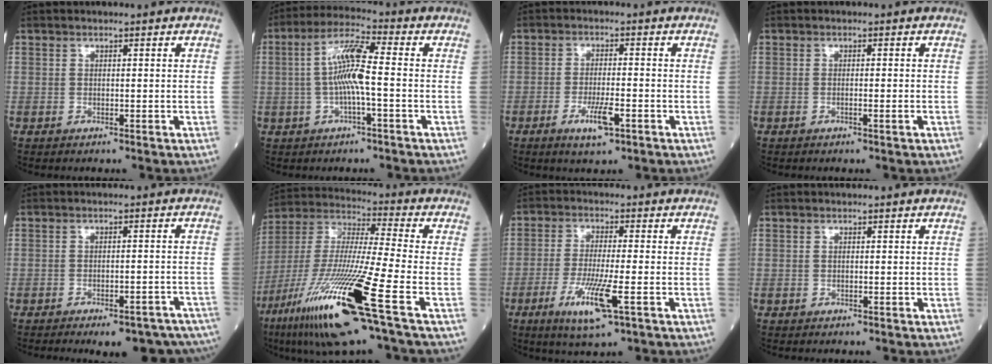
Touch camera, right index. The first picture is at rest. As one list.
[{"total": 7.8, "force": [-0.7, 0.8, 7.7], "torque": [-0.155, 0.016, -0.018]}, {"total": 4.9, "force": [-2.5, 1.0, 4.1], "torque": [-0.081, -0.003, -0.043]}, {"total": 0.9, "force": [-0.4, -0.2, 0.7], "torque": [-0.019, -0.002, -0.004]}, {"total": 14.3, "force": [-12.1, 4.2, 6.4], "torque": [-0.055, 0.015, -0.136]}, {"total": 22.3, "force": [-10.9, 0.2, 19.4], "torque": [-0.403, -0.058, -0.207]}, {"total": 8.3, "force": [-3.7, 0.5, 7.4], "torque": [-0.147, -0.020, -0.064]}, {"total": 0.0}]